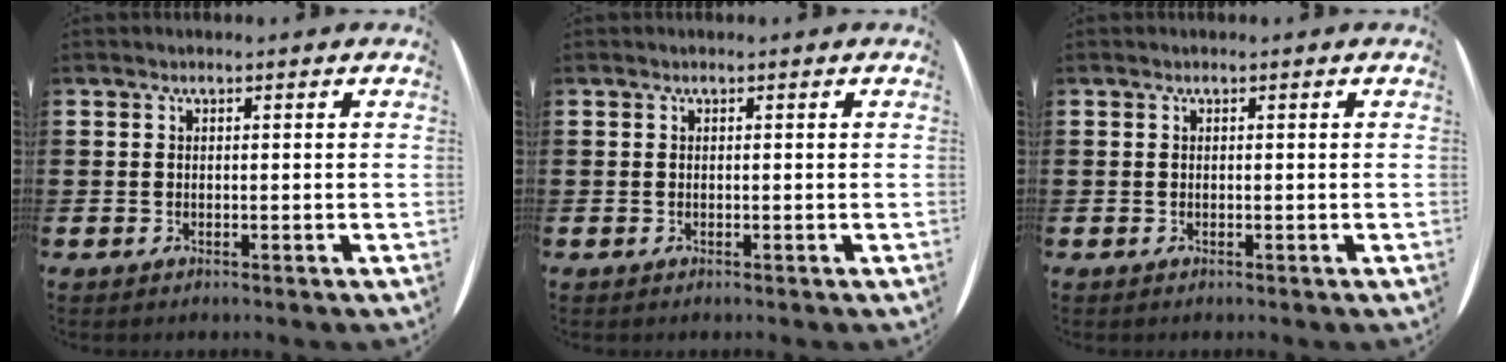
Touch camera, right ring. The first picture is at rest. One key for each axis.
{"total": 0.0}
{"total": 0.0}